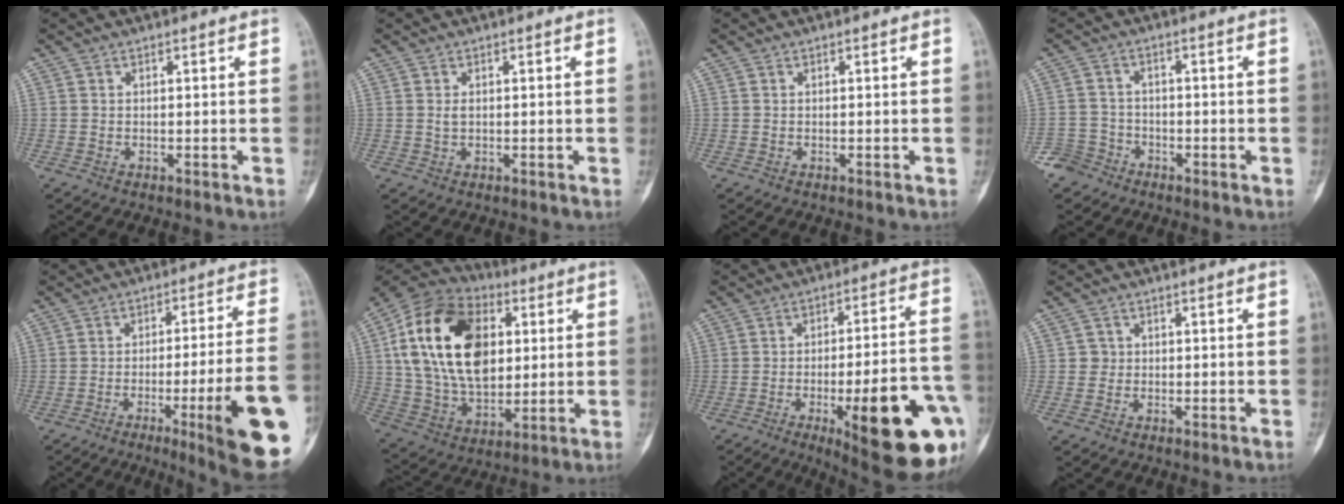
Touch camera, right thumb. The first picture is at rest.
{"total": 1.1, "force": [0.1, 0.6, 0.9], "torque": [-0.014, 0.000, 0.004]}
{"total": 0.0}
{"total": 4.5, "force": [-3.2, 3.1, -0.3], "torque": [0.024, 0.018, -0.068]}
{"total": 19.1, "force": [-6.7, 1.5, 17.8], "torque": [-0.206, 0.005, -0.091]}
{"total": 26.0, "force": [5.3, 16.7, 19.3], "torque": [-0.337, -0.005, 0.092]}
{"total": 24.5, "force": [-8.7, 6.7, 21.9], "torque": [-0.248, 0.020, -0.104]}
{"total": 1.3, "force": [-0.1, 1.3, 0.1], "torque": [0.008, 0.005, -0.003]}